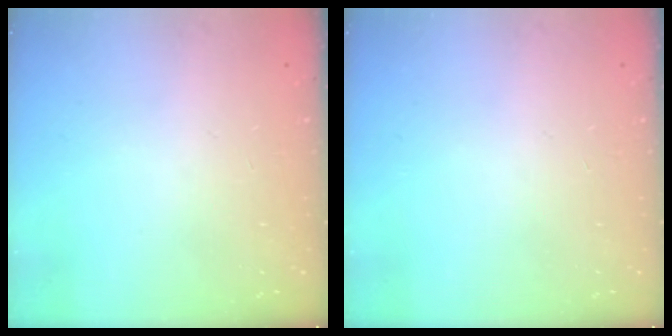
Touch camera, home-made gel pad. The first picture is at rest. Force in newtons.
{"total": 0.0}